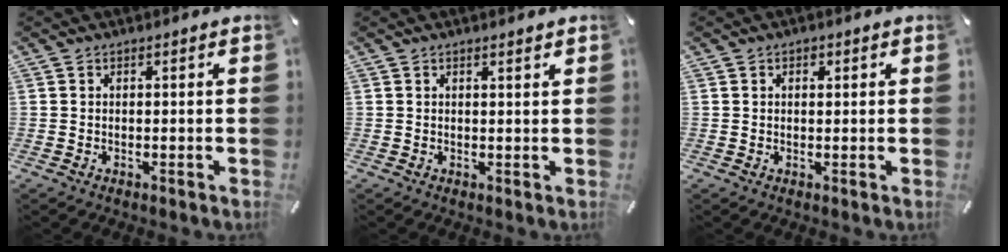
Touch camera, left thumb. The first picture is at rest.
{"total": 0.9, "force": [0.7, 0.1, 0.5], "torque": [-0.009, -0.001, 0.013]}
{"total": 1.1, "force": [0.3, 1.0, 0.5], "torque": [-0.002, 0.002, 0.003]}